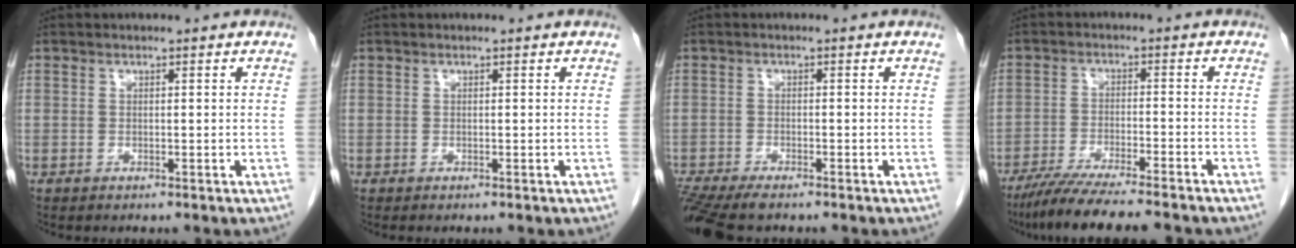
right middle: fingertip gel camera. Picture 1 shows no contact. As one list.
[{"total": 0.0}, {"total": 8.0, "force": [-6.4, 1.6, 4.4], "torque": [-0.082, -0.016, -0.112]}, {"total": 11.8, "force": [-10.1, 0.1, 6.2], "torque": [-0.089, -0.029, -0.160]}]